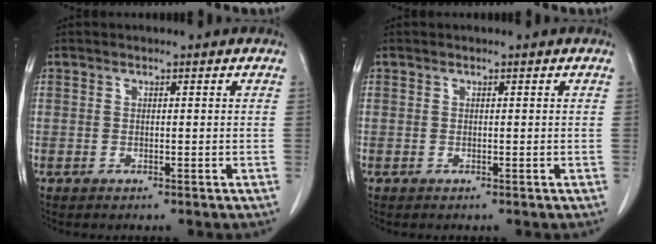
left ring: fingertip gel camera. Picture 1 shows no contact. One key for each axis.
{"total": 0.0}